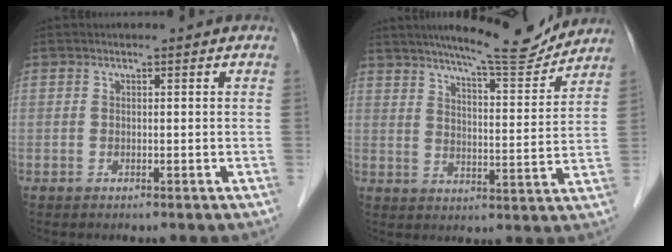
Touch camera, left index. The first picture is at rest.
{"total": 13.0, "force": [11.8, 0.7, 5.3], "torque": [-0.081, -0.007, 0.165]}